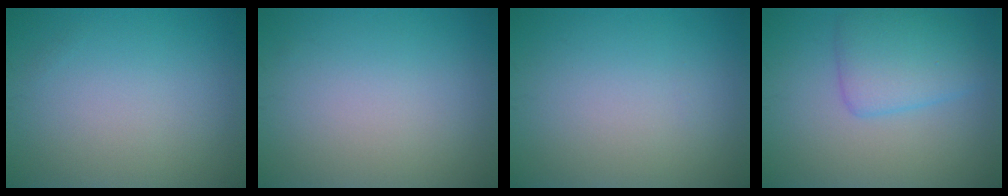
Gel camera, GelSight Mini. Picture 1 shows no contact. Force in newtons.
{"total": 0.0}
{"total": 0.0}
{"total": 4.2, "press": 4.2, "slide": 0.2}